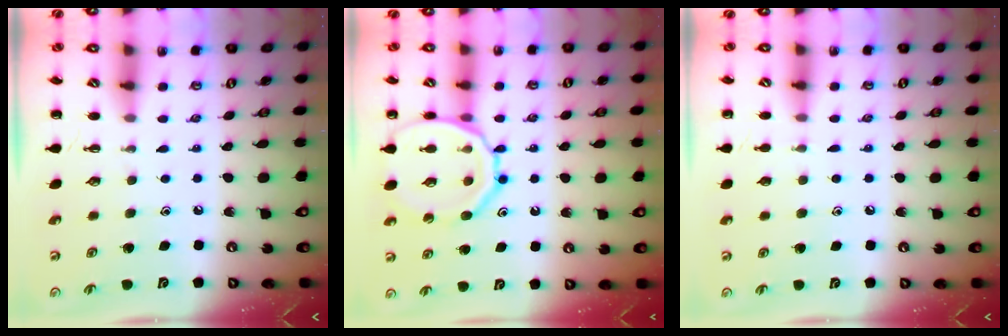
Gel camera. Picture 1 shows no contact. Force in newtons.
{"total": 15.5, "press": 15.4, "slide": 1.7}
{"total": 2.6, "press": 2.4, "slide": 1.0}